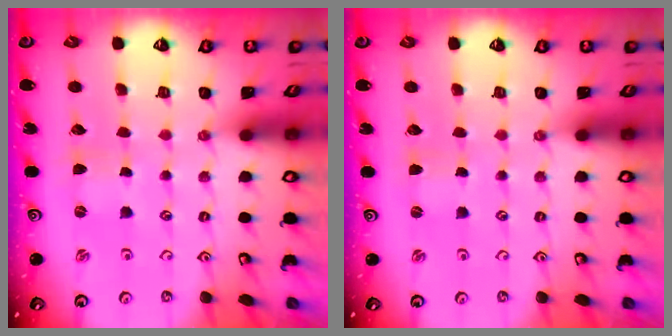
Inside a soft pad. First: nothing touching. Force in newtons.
{"total": 0.0}